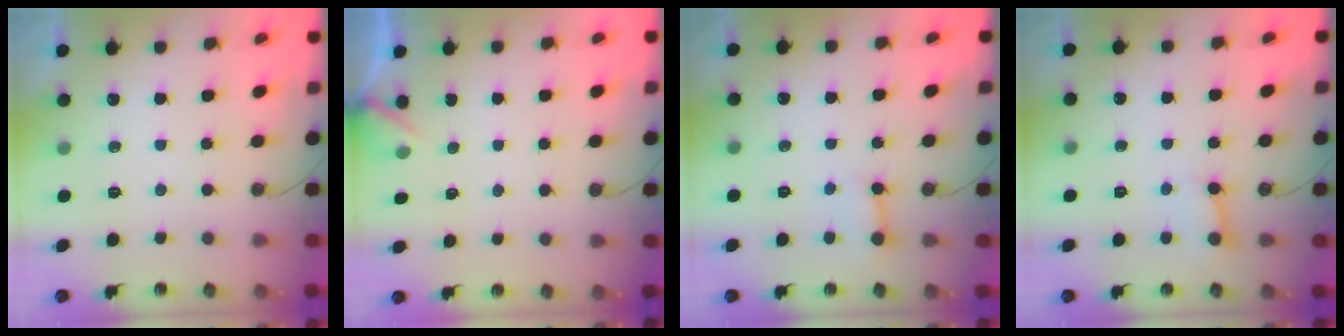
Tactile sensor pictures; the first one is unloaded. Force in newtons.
{"total": 2.9, "press": 2.9, "slide": 0.3}
{"total": 2.8, "press": 2.8, "slide": 0.2}
{"total": 3.4, "press": 3.4, "slide": 0.5}